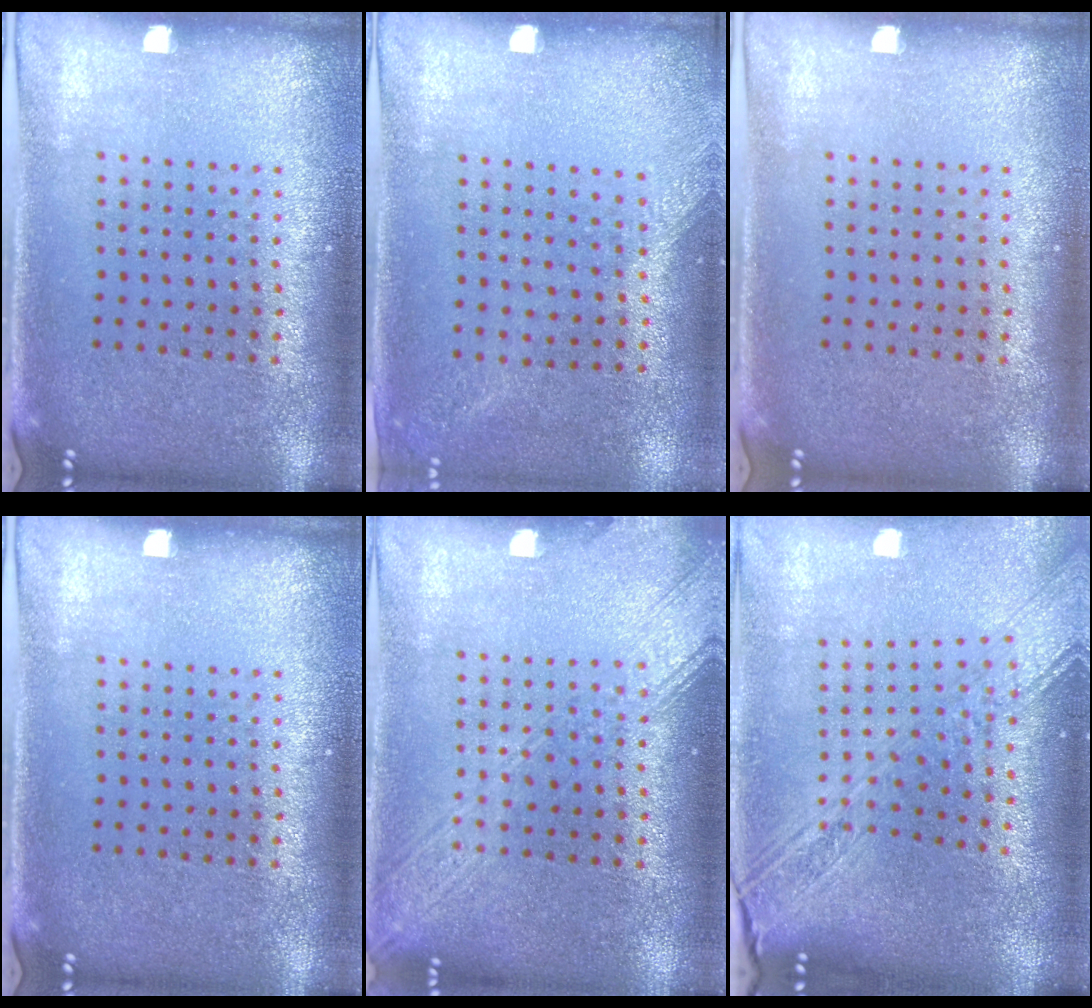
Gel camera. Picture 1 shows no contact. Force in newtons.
{"total": 1.3, "press": 1.1, "slide": 0.7}
{"total": 0.0}
{"total": 0.0}
{"total": 3.4, "press": 3.3, "slide": 0.5}
{"total": 3.2, "press": 2.4, "slide": 2.0}